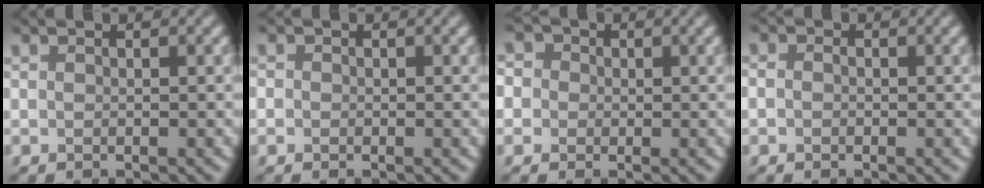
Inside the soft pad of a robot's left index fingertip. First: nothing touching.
{"total": 0.7, "force": [-0.2, 0.6, 0.1], "torque": [0.004, 0.001, -0.008]}
{"total": 5.9, "force": [2.2, 4.8, 2.7], "torque": [-0.052, 0.030, 0.002]}
{"total": 1.2, "force": [0.1, 1.1, 0.5], "torque": [-0.001, 0.004, -0.018]}